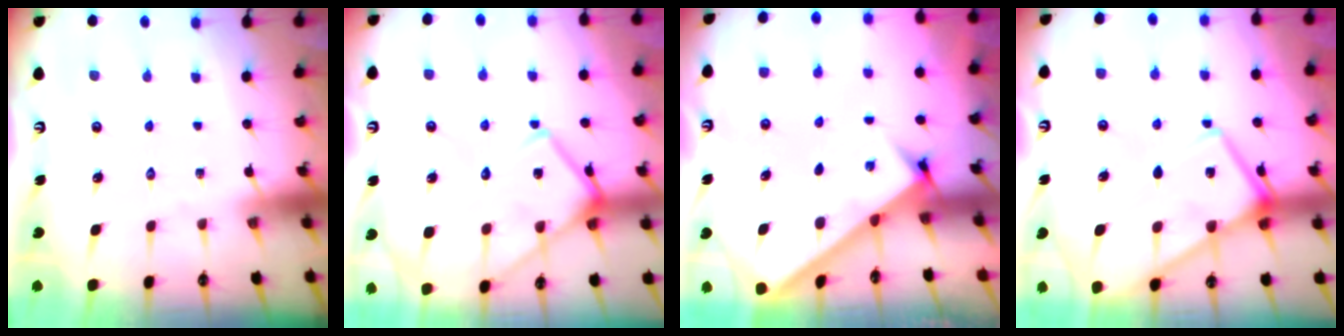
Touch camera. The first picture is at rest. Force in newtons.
{"total": 15.6, "press": 15.5, "slide": 1.3}
{"total": 2.7, "press": 2.7, "slide": 0.3}
{"total": 12.5, "press": 12.4, "slide": 1.3}